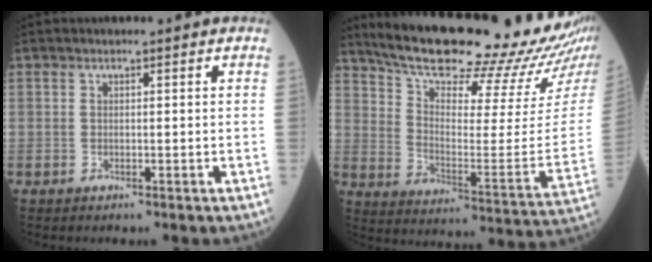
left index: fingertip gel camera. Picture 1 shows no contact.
{"total": 27.1, "force": [23.9, 1.4, 12.8], "torque": [-0.206, -0.079, 0.329]}